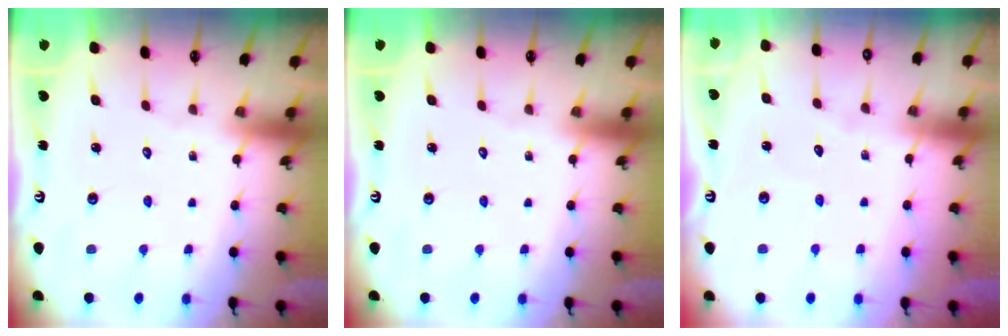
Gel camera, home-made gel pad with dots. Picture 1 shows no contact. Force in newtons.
{"total": 0.0}
{"total": 3.3, "press": 3.3, "slide": 0.3}